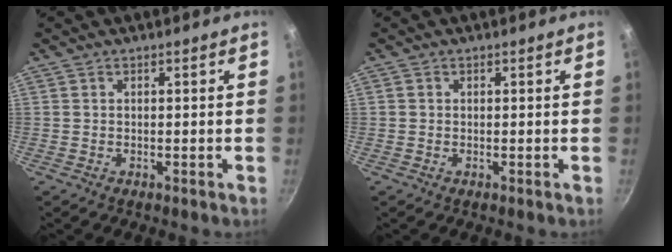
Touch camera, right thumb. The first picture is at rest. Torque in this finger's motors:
{"motor_torque": [-0.41, -0.32, -0.39, 0.29, -0.02]}